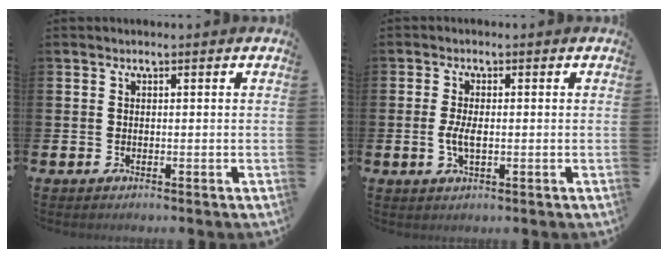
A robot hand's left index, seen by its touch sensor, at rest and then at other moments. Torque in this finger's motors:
{"motor_torque": [0.69, 0.09, 0.03, 0.03]}